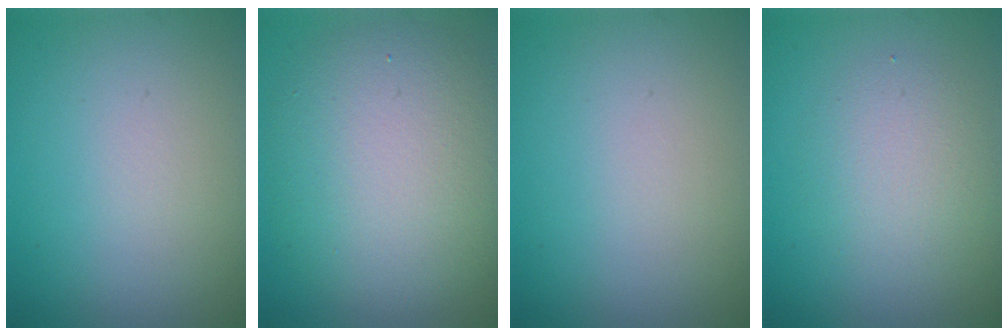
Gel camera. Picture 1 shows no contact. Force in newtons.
{"total": 8.4, "press": 8.3, "slide": 0.8}
{"total": 0.0}
{"total": 2.6, "press": 2.6, "slide": 0.2}